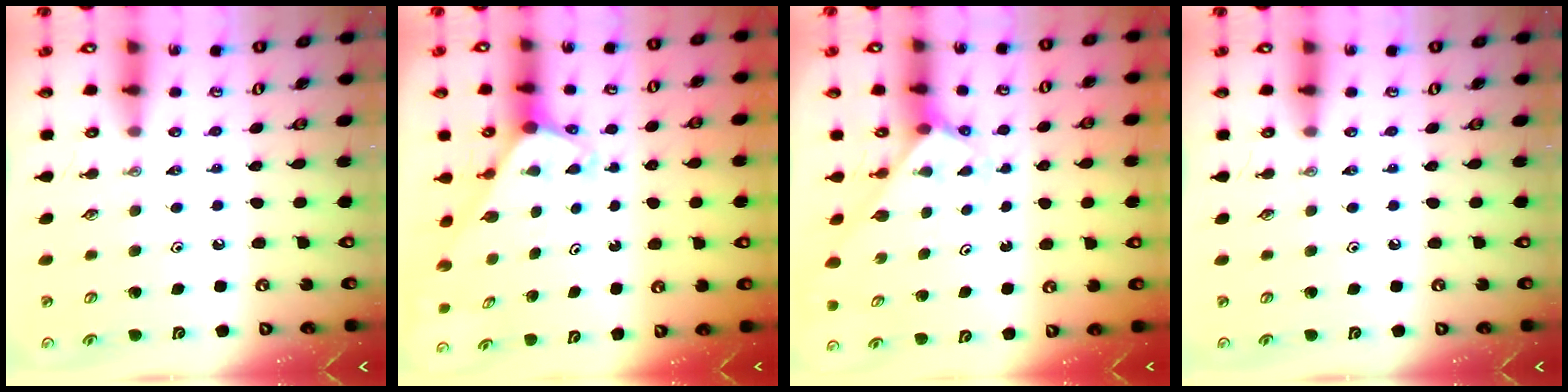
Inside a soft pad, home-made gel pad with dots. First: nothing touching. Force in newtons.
{"total": 1.9, "press": 1.9, "slide": 0.1}
{"total": 2.1, "press": 2.1, "slide": 0.1}
{"total": 0.0}